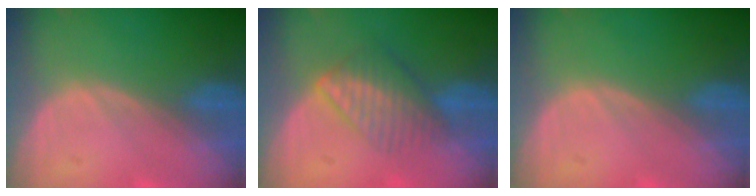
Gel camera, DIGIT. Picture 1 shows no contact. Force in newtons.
{"total": 6.5, "press": 5.9, "slide": 2.7}
{"total": 0.0}